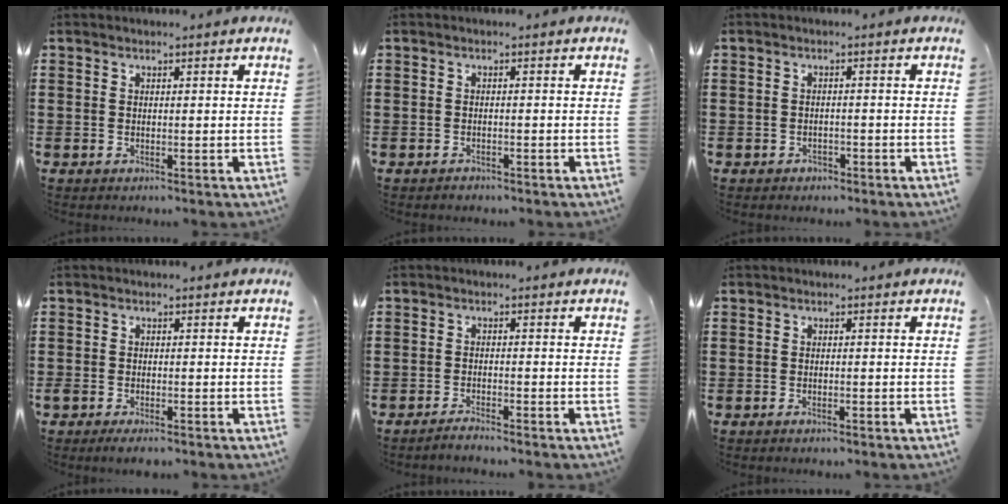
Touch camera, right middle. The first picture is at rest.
{"total": 0.8, "force": [-0.8, 0.2, 0.0], "torque": [-0.003, 0.001, -0.018]}
{"total": 1.2, "force": [-1.0, 0.6, 0.0], "torque": [-0.005, 0.002, -0.024]}
{"total": 1.5, "force": [-1.2, 0.3, 0.8], "torque": [-0.024, -0.004, -0.025]}
{"total": 1.7, "force": [-1.6, -0.1, 0.5], "torque": [-0.009, 0.001, -0.031]}
{"total": 0.8, "force": [-0.7, 0.2, 0.3], "torque": [-0.008, -0.002, -0.014]}